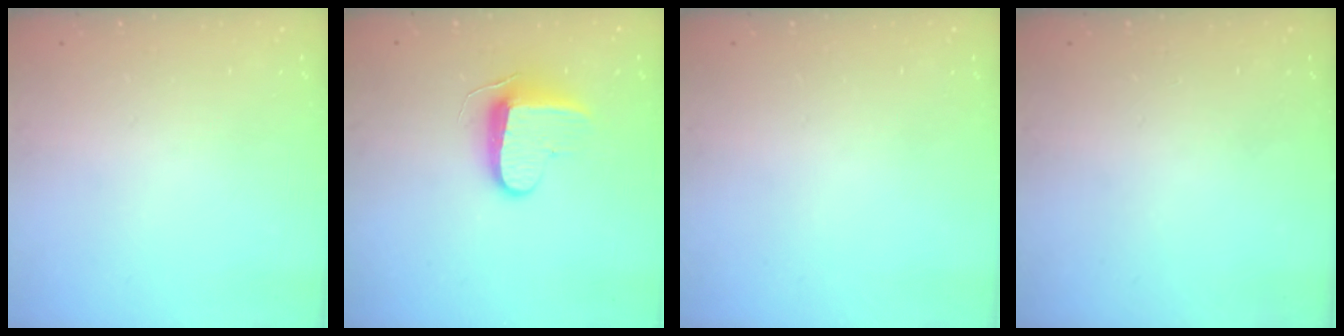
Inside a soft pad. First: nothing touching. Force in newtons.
{"total": 10.4, "press": 10.3, "slide": 0.9}
{"total": 0.0}
{"total": 0.0}